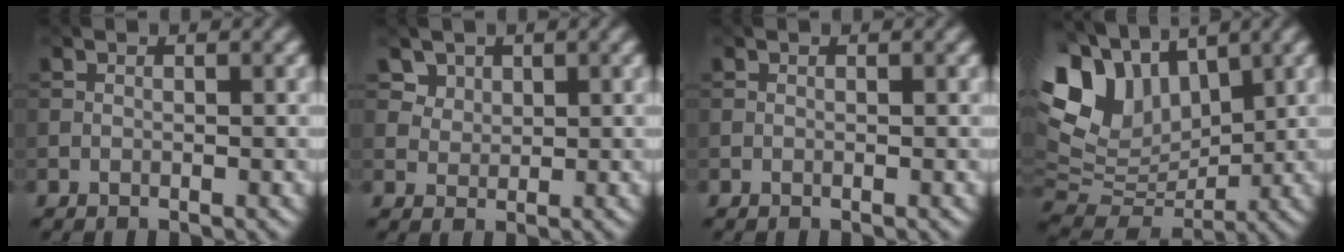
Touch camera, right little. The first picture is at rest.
{"total": 3.6, "force": [2.3, 2.4, 1.3], "torque": [-0.046, -0.010, 0.055]}
{"total": 0.0}
{"total": 10.5, "force": [4.1, 7.2, 6.5], "torque": [-0.155, 0.018, 0.072]}